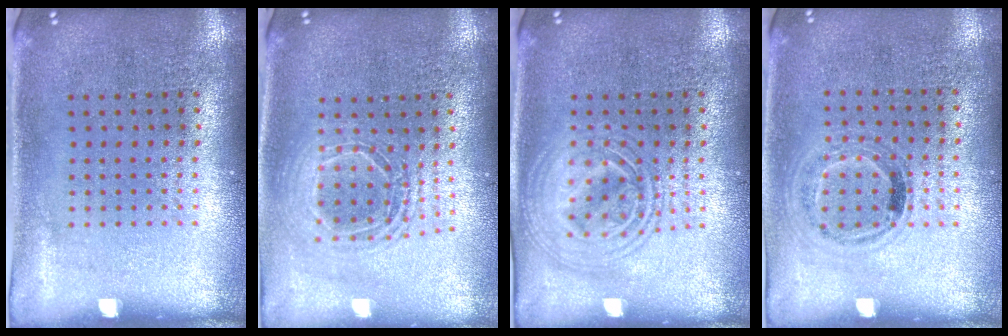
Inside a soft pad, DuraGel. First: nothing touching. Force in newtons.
{"total": 1.6, "press": 1.3, "slide": 0.8}
{"total": 2.8, "press": 2.8, "slide": 0.3}
{"total": 1.1, "press": 0.9, "slide": 0.6}